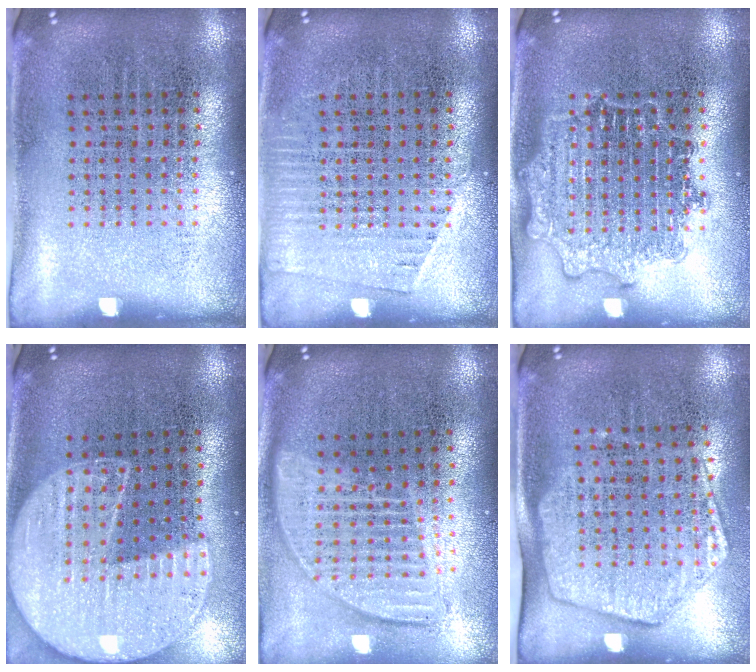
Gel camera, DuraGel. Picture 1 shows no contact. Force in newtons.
{"total": 1.2, "press": 1.2, "slide": 0.1}
{"total": 3.0, "press": 3.0, "slide": 0.4}
{"total": 2.0, "press": 1.8, "slide": 0.8}
{"total": 1.8, "press": 1.6, "slide": 0.9}
{"total": 1.8, "press": 1.6, "slide": 0.8}